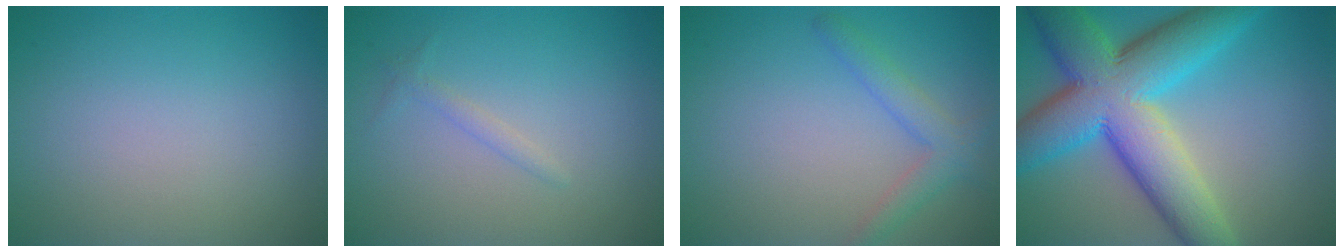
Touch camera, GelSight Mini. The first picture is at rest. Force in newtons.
{"total": 1.0, "press": 1.0, "slide": 0.0}
{"total": 2.5, "press": 2.5, "slide": 0.3}
{"total": 13.1, "press": 13.1, "slide": 0.4}